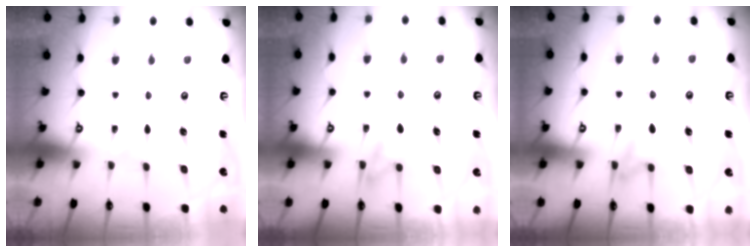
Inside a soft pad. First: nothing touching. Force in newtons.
{"total": 7.6, "press": 7.6, "slide": 0.8}
{"total": 6.2, "press": 6.1, "slide": 0.8}